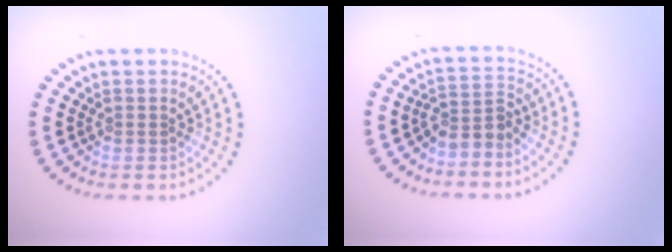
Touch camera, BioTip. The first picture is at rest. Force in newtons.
{"total": 2.4, "press": 1.9, "slide": 1.6}